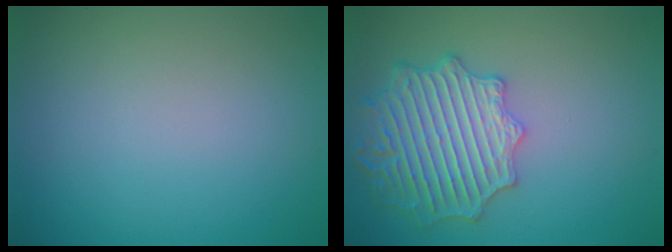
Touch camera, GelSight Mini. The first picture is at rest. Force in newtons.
{"total": 5.7, "press": 5.3, "slide": 2.1}